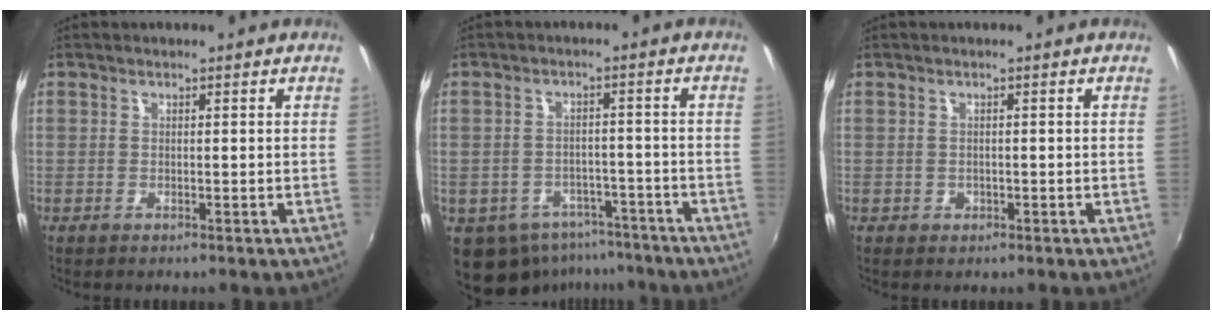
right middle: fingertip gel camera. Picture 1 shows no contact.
{"total": 11.3, "force": [-7.4, 7.7, 3.7], "torque": [-0.094, 0.003, -0.086]}
{"total": 1.0, "force": [-0.4, 0.9, 0.2], "torque": [-0.002, -0.003, -0.004]}